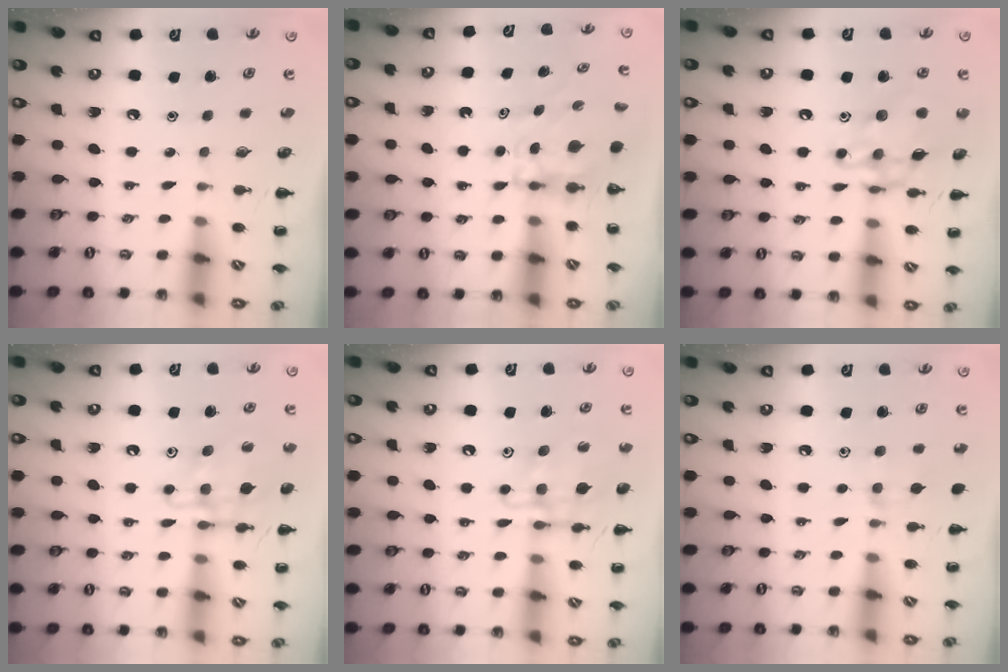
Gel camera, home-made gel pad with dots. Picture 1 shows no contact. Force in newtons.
{"total": 7.0, "press": 6.9, "slide": 1.2}
{"total": 13.7, "press": 13.7, "slide": 1.1}
{"total": 13.9, "press": 13.7, "slide": 2.5}
{"total": 13.9, "press": 13.7, "slide": 2.5}
{"total": 7.2, "press": 6.8, "slide": 2.5}